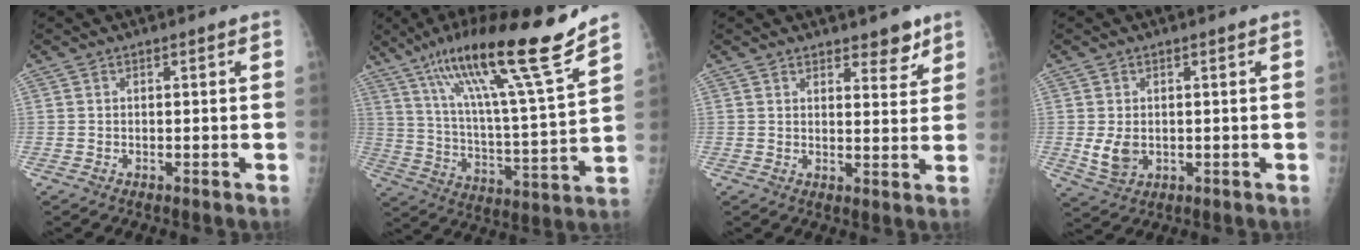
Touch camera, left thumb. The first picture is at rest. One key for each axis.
{"total": 22.0, "fx": 15.4, "fy": 0.9, "fz": 15.7, "tx": -0.243, "ty": -0.062, "tz": 0.263}
{"total": 4.6, "fx": 3.5, "fy": 2.0, "fz": 2.3, "tx": -0.007, "ty": -0.024, "tz": 0.048}
{"total": 4.6, "fx": -0.1, "fy": 3.3, "fz": 3.1, "tx": -0.052, "ty": -0.010, "tz": 0.009}